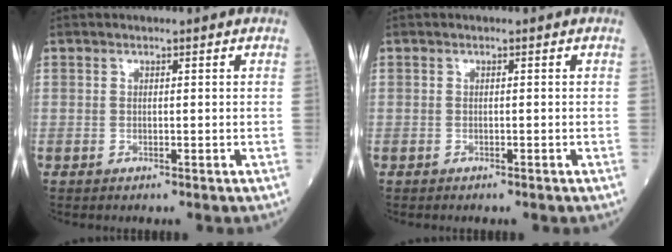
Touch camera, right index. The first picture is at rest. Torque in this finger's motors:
{"motor_torque": [-0.02, -0.04, -0.02, -0.01]}